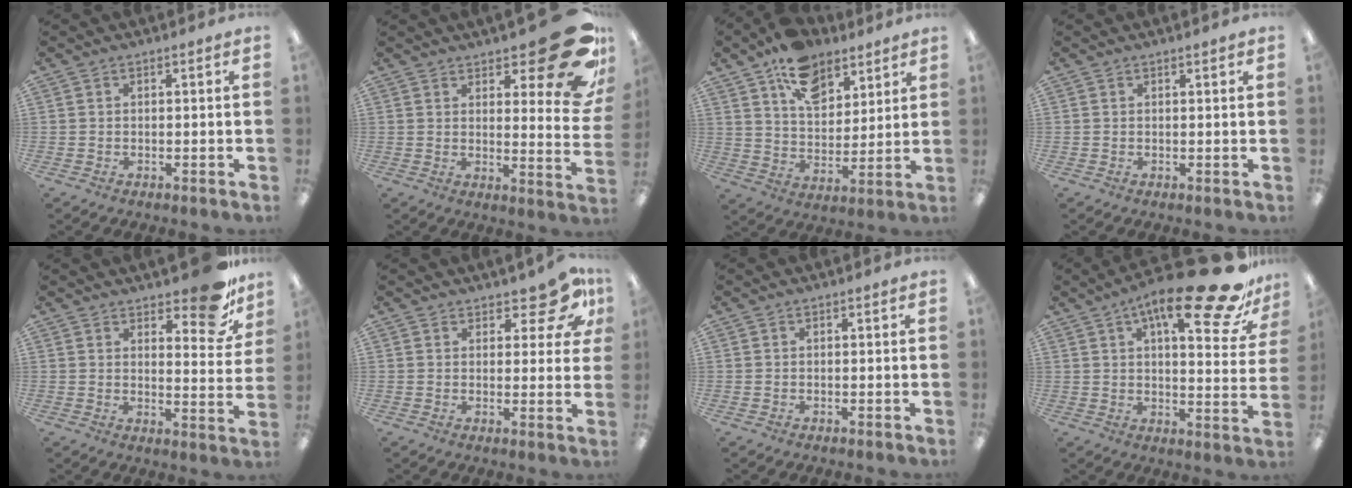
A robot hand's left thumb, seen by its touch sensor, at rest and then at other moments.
{"total": 19.4, "force": [11.6, 6.3, 14.2], "torque": [-0.178, -0.080, 0.190]}
{"total": 13.8, "force": [9.2, 8.1, 6.2], "torque": [-0.097, -0.044, 0.168]}
{"total": 0.8, "force": [0.6, 0.1, 0.5], "torque": [-0.012, 0.002, 0.010]}
{"total": 12.5, "force": [8.9, 4.7, 7.5], "torque": [-0.085, -0.058, 0.150]}
{"total": 9.1, "force": [6.2, 3.7, 5.5], "torque": [-0.061, -0.036, 0.107]}
{"total": 0.0}
{"total": 22.9, "force": [13.6, 6.1, 17.3], "torque": [-0.252, -0.080, 0.211]}